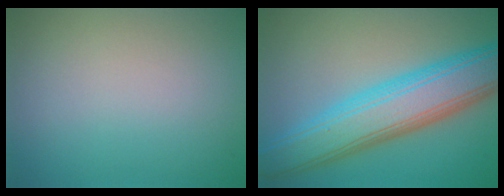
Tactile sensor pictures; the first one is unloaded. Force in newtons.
{"total": 8.9, "press": 8.9, "slide": 0.0}